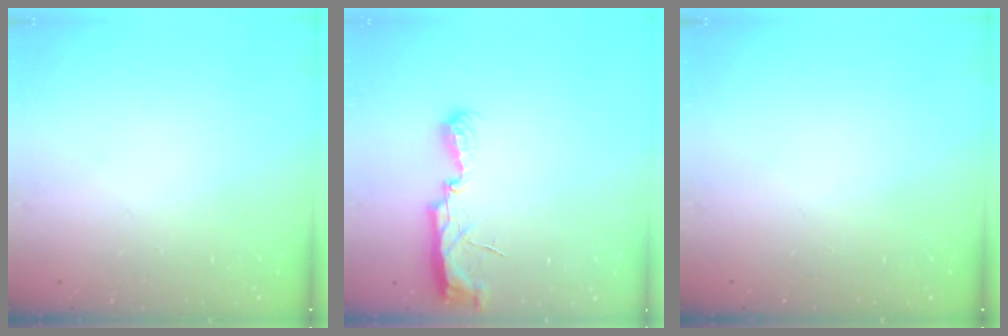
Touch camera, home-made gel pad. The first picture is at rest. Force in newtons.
{"total": 7.3, "press": 7.3, "slide": 0.5}
{"total": 0.0}